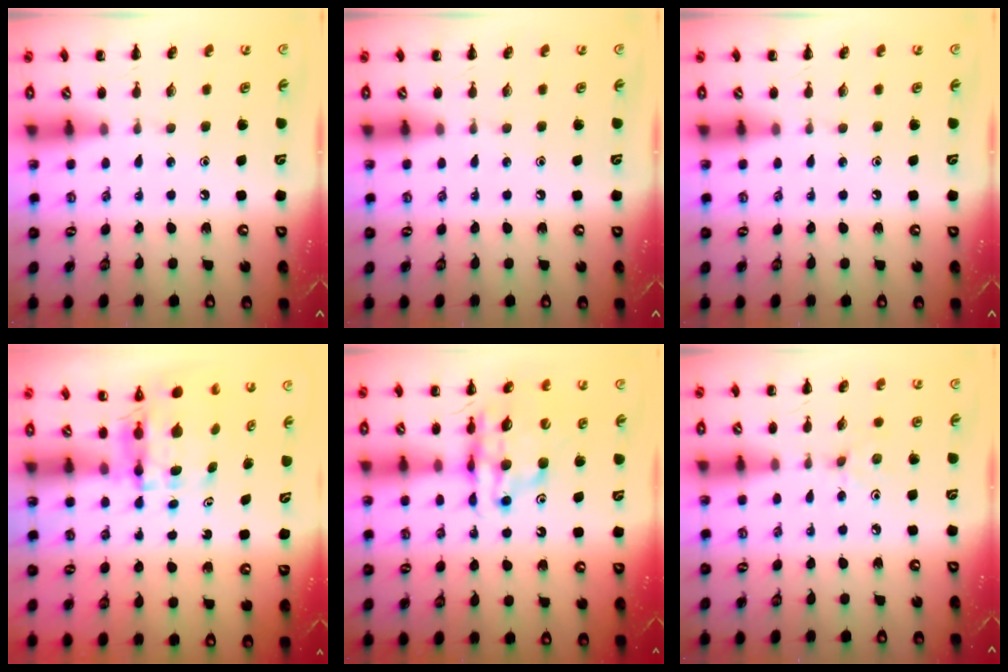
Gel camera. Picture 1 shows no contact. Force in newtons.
{"total": 0.0}
{"total": 0.0}
{"total": 5.1, "press": 5.1, "slide": 0.5}
{"total": 13.2, "press": 12.6, "slide": 3.8}
{"total": 2.5, "press": 2.4, "slide": 0.9}